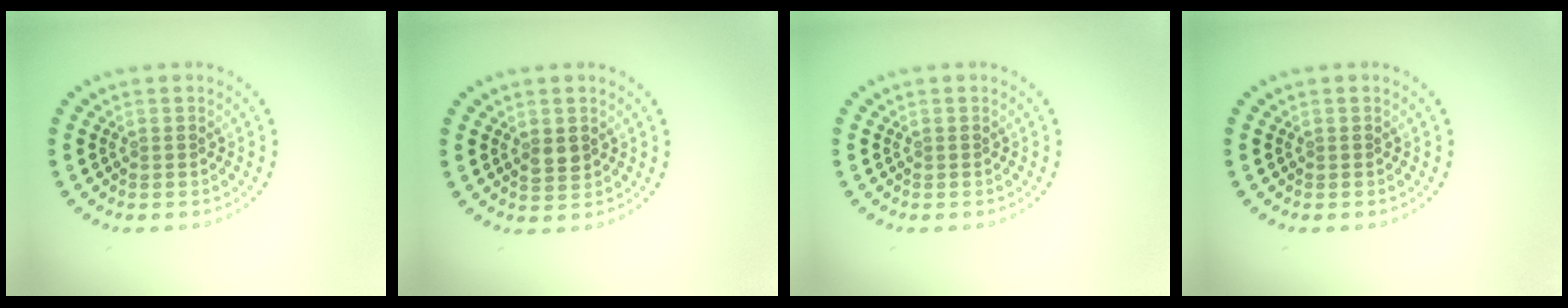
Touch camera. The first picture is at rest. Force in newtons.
{"total": 1.6, "press": 1.6, "slide": 0.2}
{"total": 0.0}
{"total": 0.0}